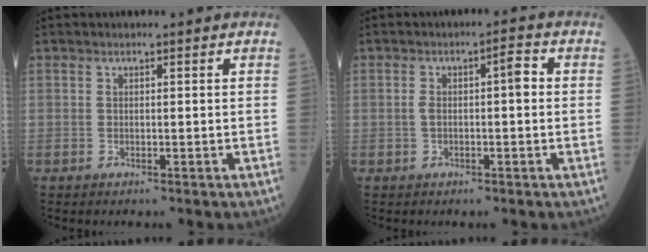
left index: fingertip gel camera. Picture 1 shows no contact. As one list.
[{"total": 3.9, "force": [-0.1, 1.0, 3.8], "torque": [-0.072, 0.018, -0.001]}]